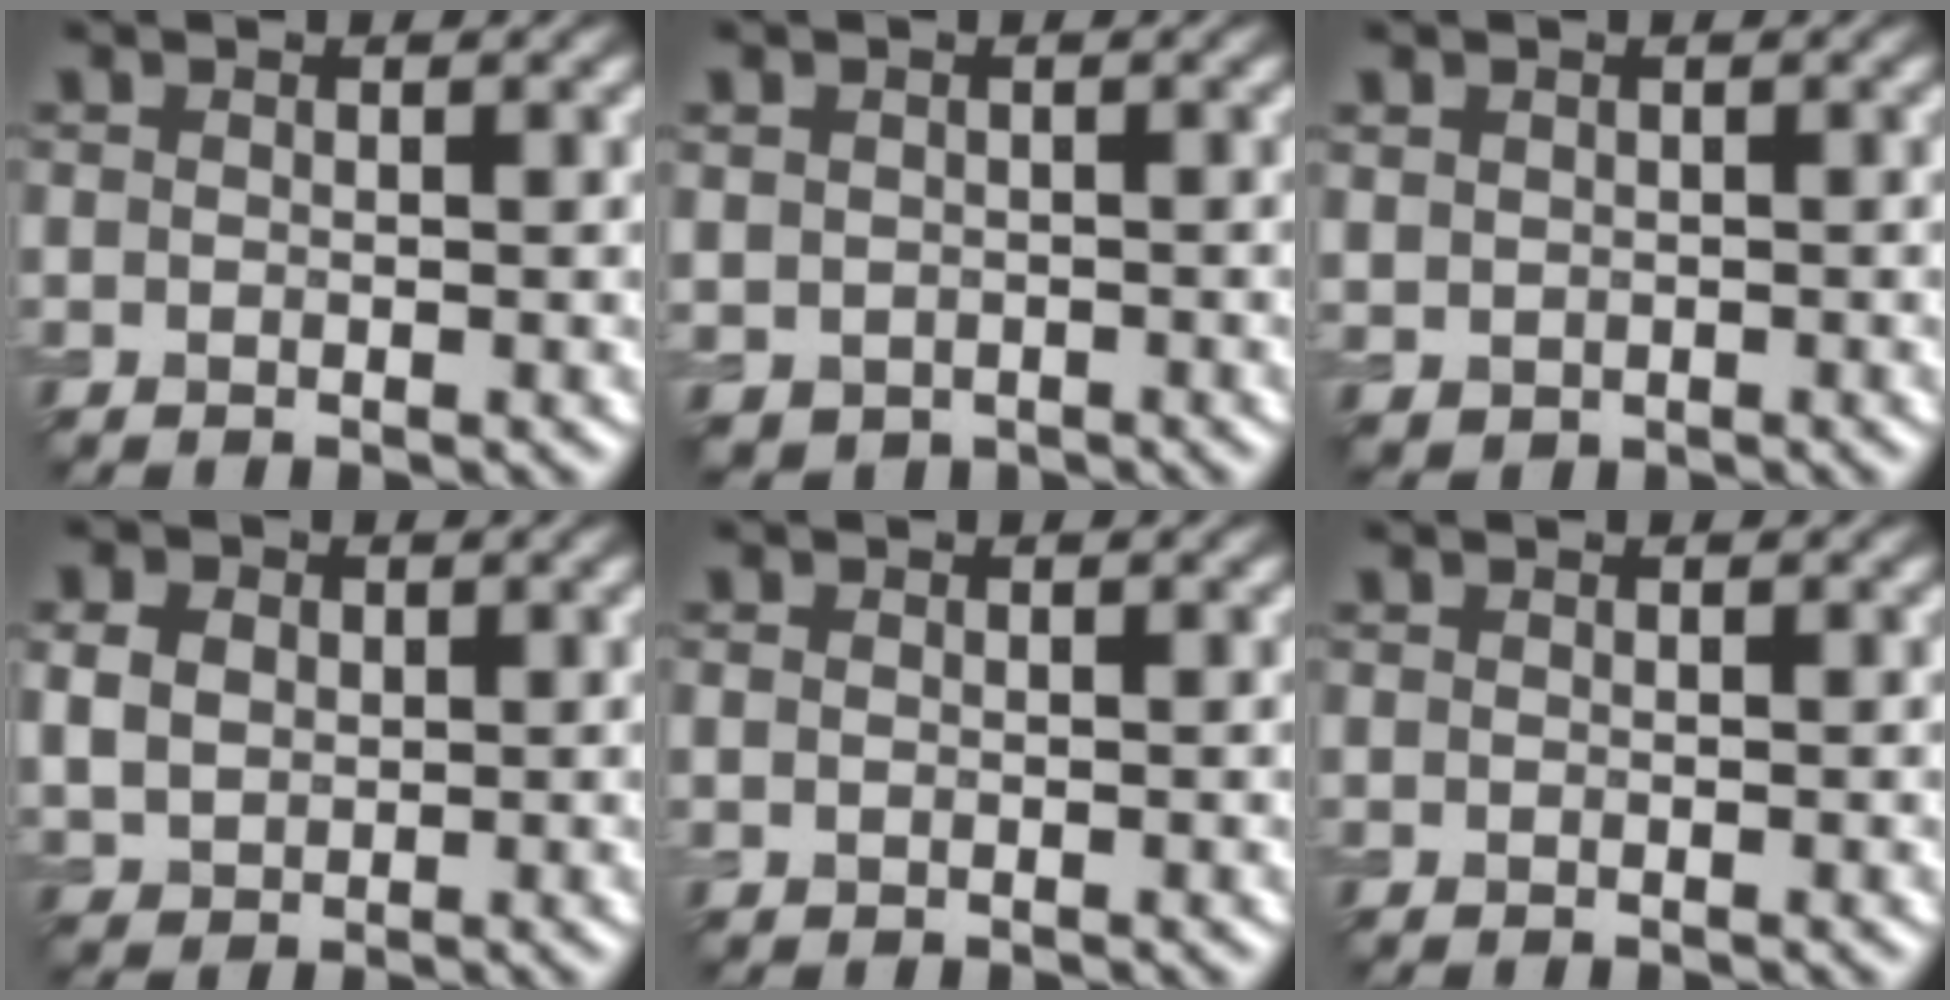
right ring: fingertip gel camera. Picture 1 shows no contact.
{"total": 2.0, "force": [-0.2, 1.9, 0.5], "torque": [-0.015, -0.008, -0.001]}
{"total": 1.6, "force": [0.3, 1.5, 0.4], "torque": [-0.010, -0.004, 0.007]}
{"total": 4.1, "force": [1.0, 3.3, 2.2], "torque": [-0.060, 0.008, 0.012]}
{"total": 0.6, "force": [0.0, 0.5, 0.3], "torque": [-0.006, -0.001, 0.001]}
{"total": 0.0}